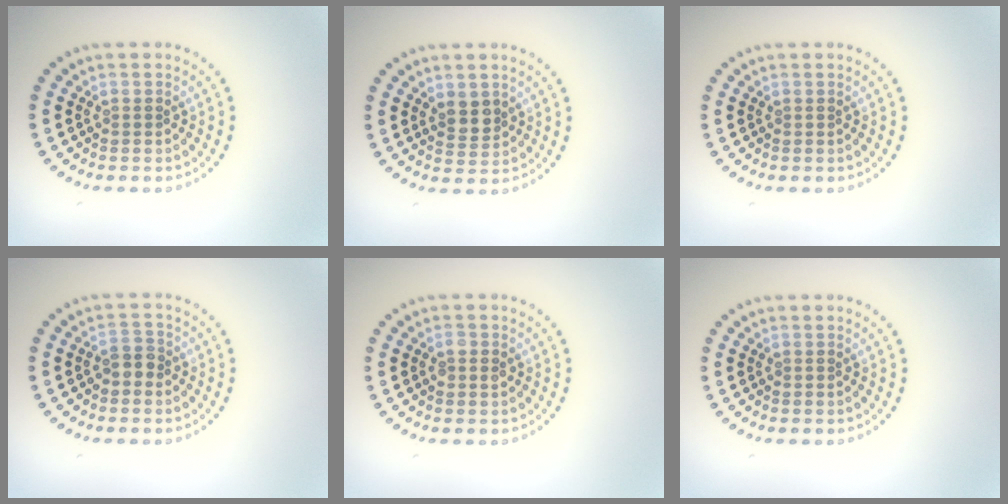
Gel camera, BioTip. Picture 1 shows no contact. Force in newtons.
{"total": 1.9, "press": 1.7, "slide": 0.8}
{"total": 0.0}
{"total": 1.4, "press": 1.2, "slide": 0.7}
{"total": 1.2, "press": 1.2, "slide": 0.1}
{"total": 0.0}